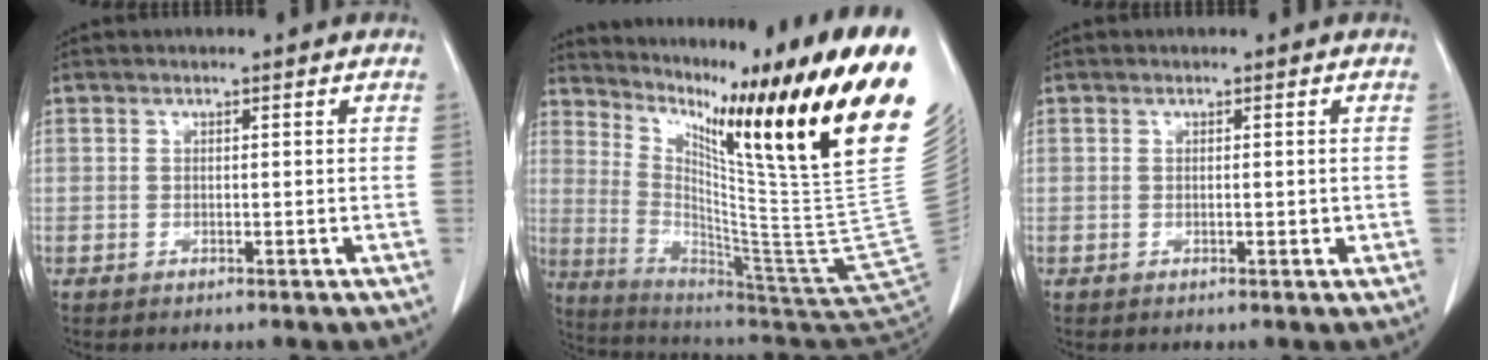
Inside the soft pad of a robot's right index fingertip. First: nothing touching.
{"total": 31.2, "force": [14.5, -1.3, 27.5], "torque": [-0.351, -0.043, 0.229]}
{"total": 0.7, "force": [0.0, 0.2, 0.6], "torque": [-0.010, -0.001, 0.000]}